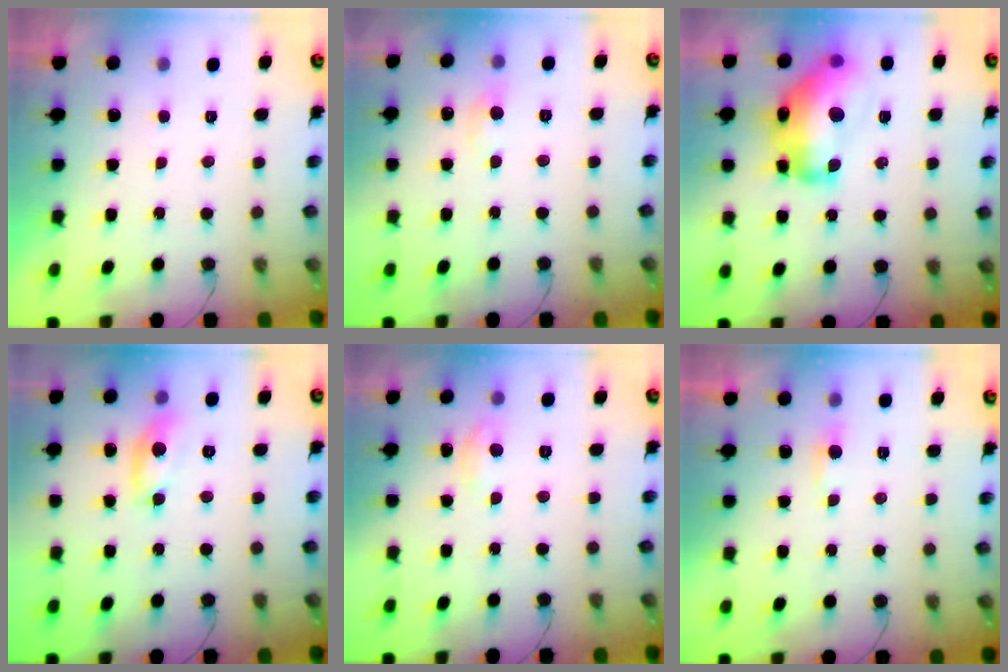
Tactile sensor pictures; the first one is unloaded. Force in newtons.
{"total": 4.3, "press": 4.3, "slide": 0.5}
{"total": 19.0, "press": 18.9, "slide": 1.1}
{"total": 9.7, "press": 9.7, "slide": 0.4}
{"total": 5.2, "press": 5.2, "slide": 0.5}
{"total": 3.4, "press": 3.4, "slide": 0.4}